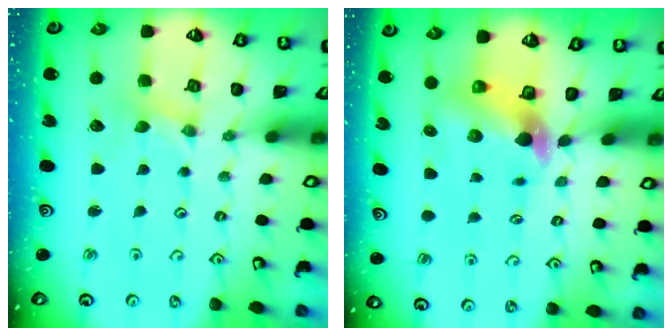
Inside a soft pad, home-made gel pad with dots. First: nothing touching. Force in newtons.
{"total": 6.3, "press": 6.3, "slide": 0.9}